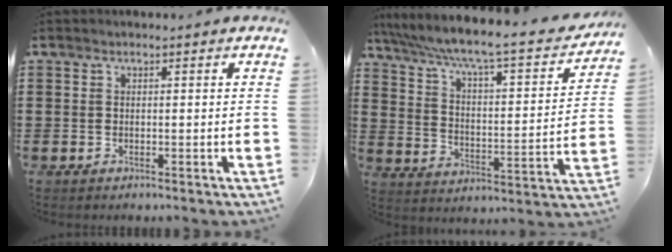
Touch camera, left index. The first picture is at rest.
{"total": 6.5, "force": [5.2, 0.5, 3.8], "torque": [-0.099, -0.042, 0.078]}